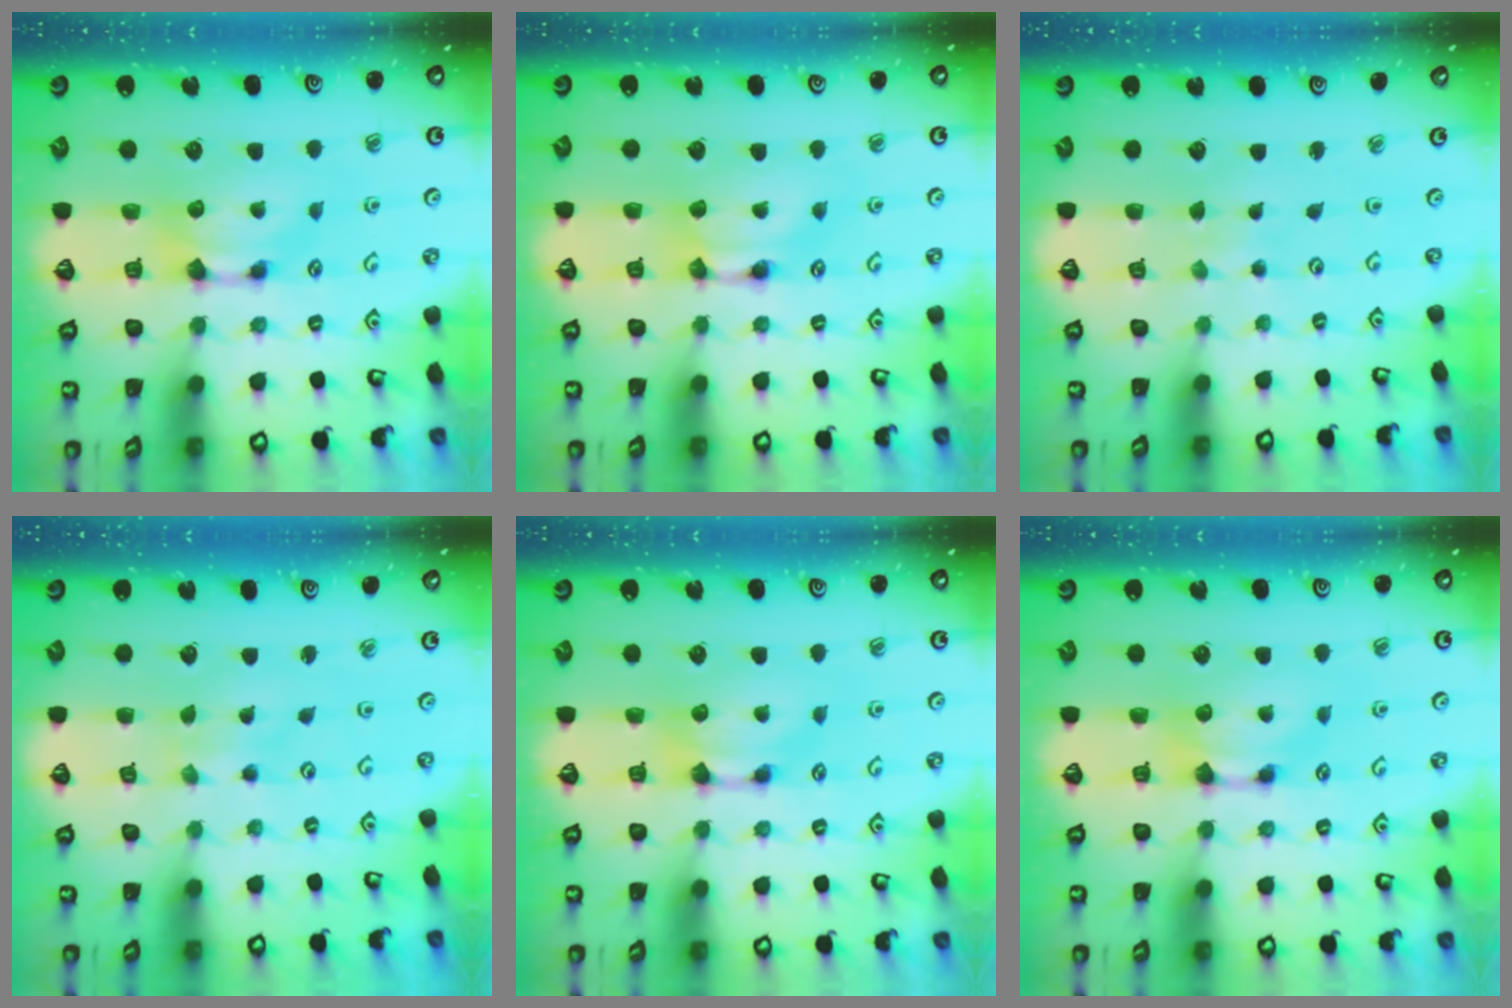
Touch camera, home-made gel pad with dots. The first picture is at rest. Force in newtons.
{"total": 1.6, "press": 1.6, "slide": 0.1}
{"total": 6.1, "press": 6.1, "slide": 0.2}
{"total": 4.4, "press": 4.4, "slide": 0.4}
{"total": 0.0}
{"total": 0.0}